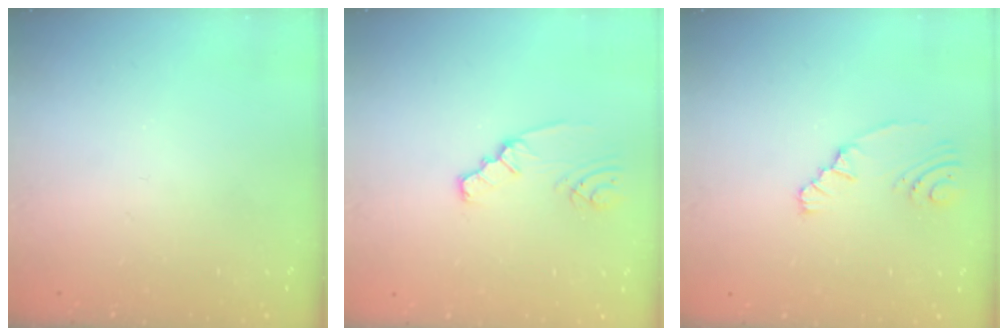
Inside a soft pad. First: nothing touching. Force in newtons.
{"total": 2.0, "press": 2.0, "slide": 0.1}
{"total": 4.9, "press": 1.9, "slide": 4.5}